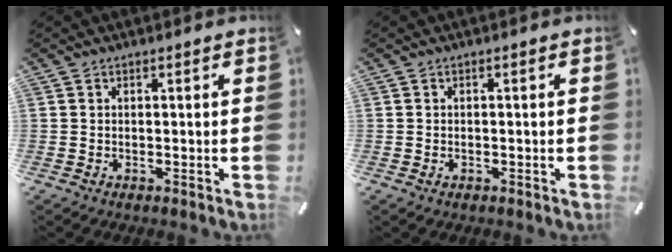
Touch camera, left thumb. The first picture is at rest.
{"total": 0.8, "force": [-0.4, 0.5, 0.6], "torque": [-0.011, 0.000, -0.007]}